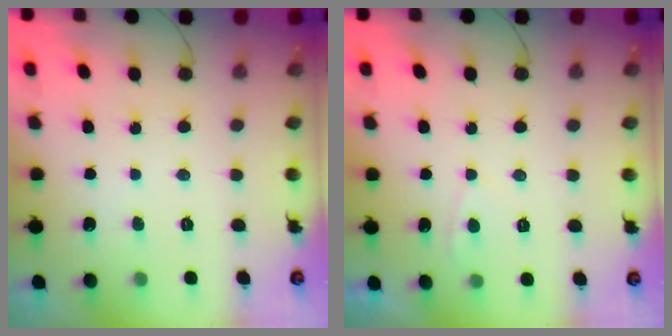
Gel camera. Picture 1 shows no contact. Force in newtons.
{"total": 2.7, "press": 2.7, "slide": 0.2}